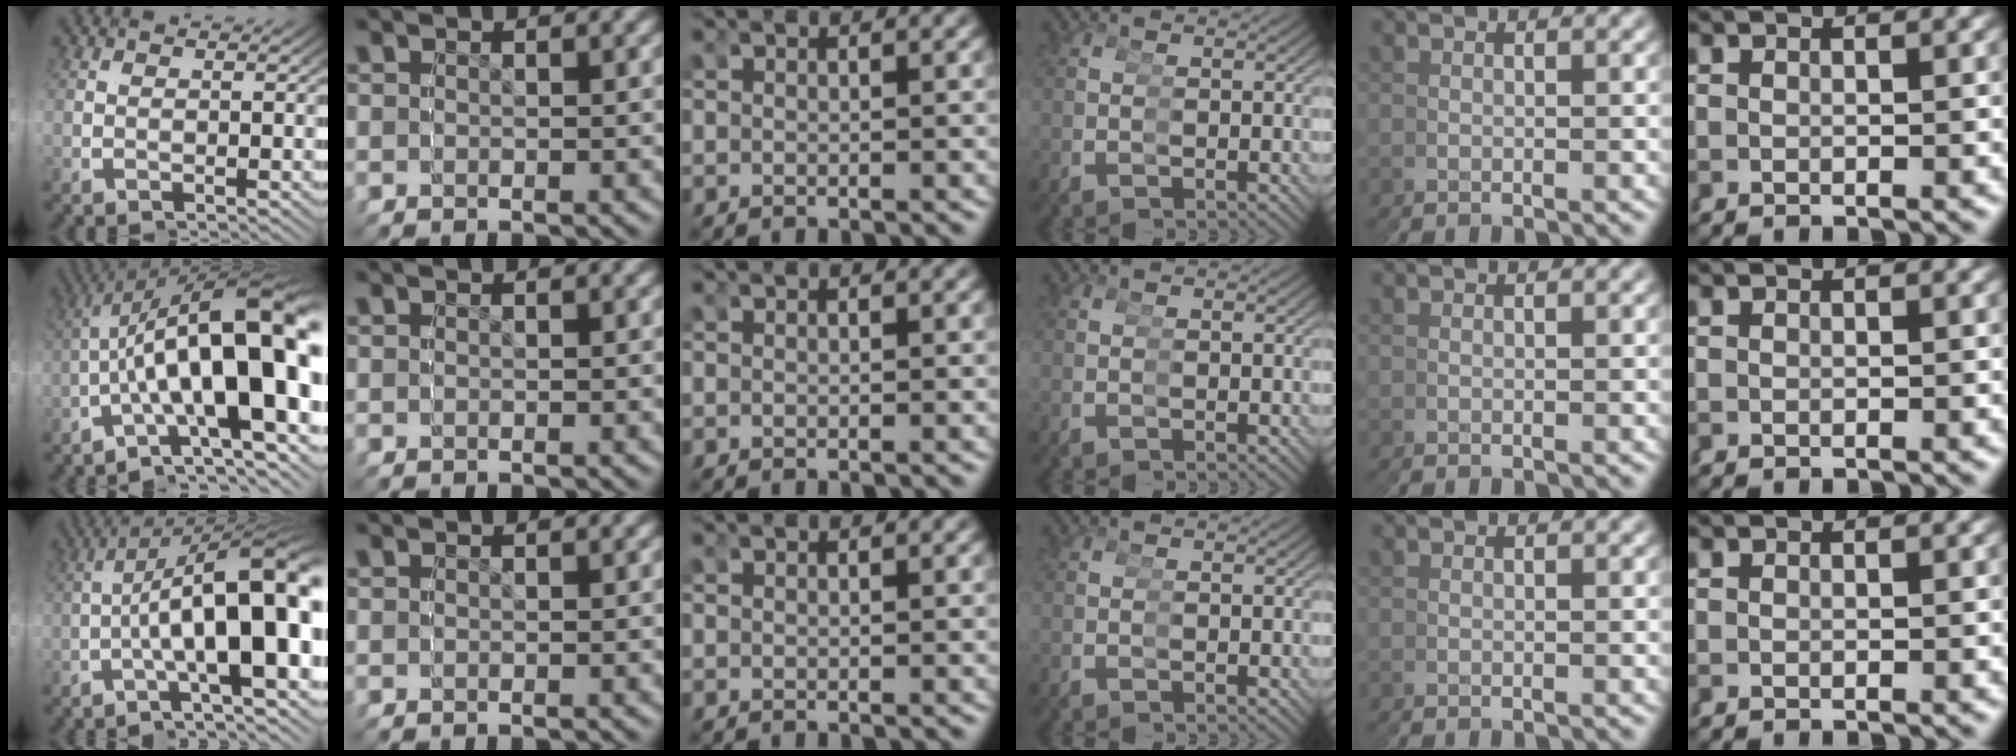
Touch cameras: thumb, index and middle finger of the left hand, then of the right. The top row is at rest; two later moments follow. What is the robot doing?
{"motion": "grasp_and_lifting", "object": "cubes"}